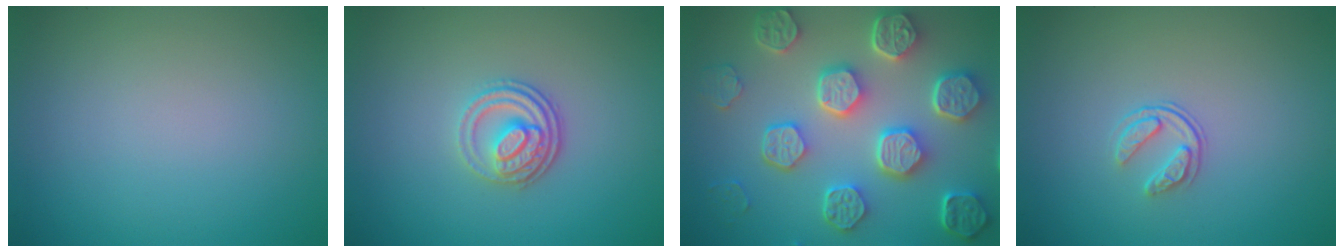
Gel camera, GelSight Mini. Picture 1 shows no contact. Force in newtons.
{"total": 3.3, "press": 2.7, "slide": 2.0}
{"total": 8.5, "press": 6.4, "slide": 5.6}
{"total": 1.7, "press": 1.1, "slide": 1.3}